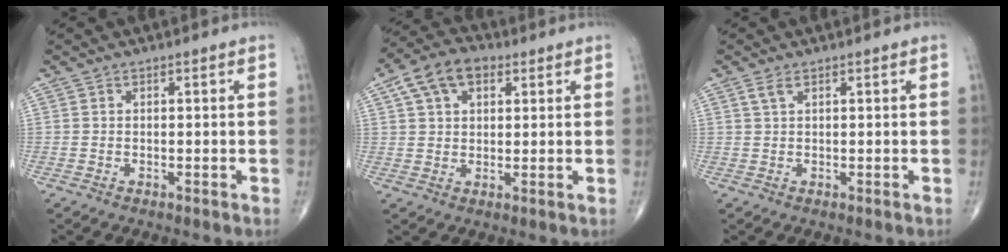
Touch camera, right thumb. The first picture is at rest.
{"total": 9.2, "force": [4.0, 5.7, 6.0], "torque": [-0.097, 0.012, 0.062]}
{"total": 1.7, "force": [0.9, 0.6, 1.2], "torque": [-0.030, 0.006, 0.024]}